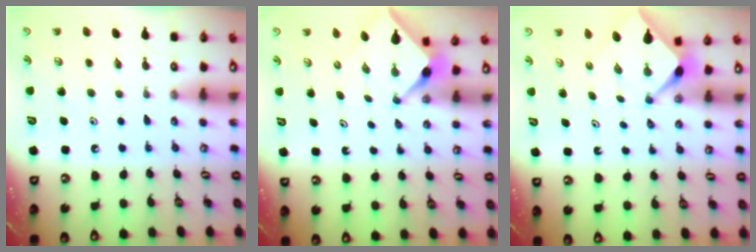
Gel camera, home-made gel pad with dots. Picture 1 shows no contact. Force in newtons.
{"total": 3.1, "press": 3.1, "slide": 0.3}
{"total": 2.5, "press": 2.4, "slide": 0.4}